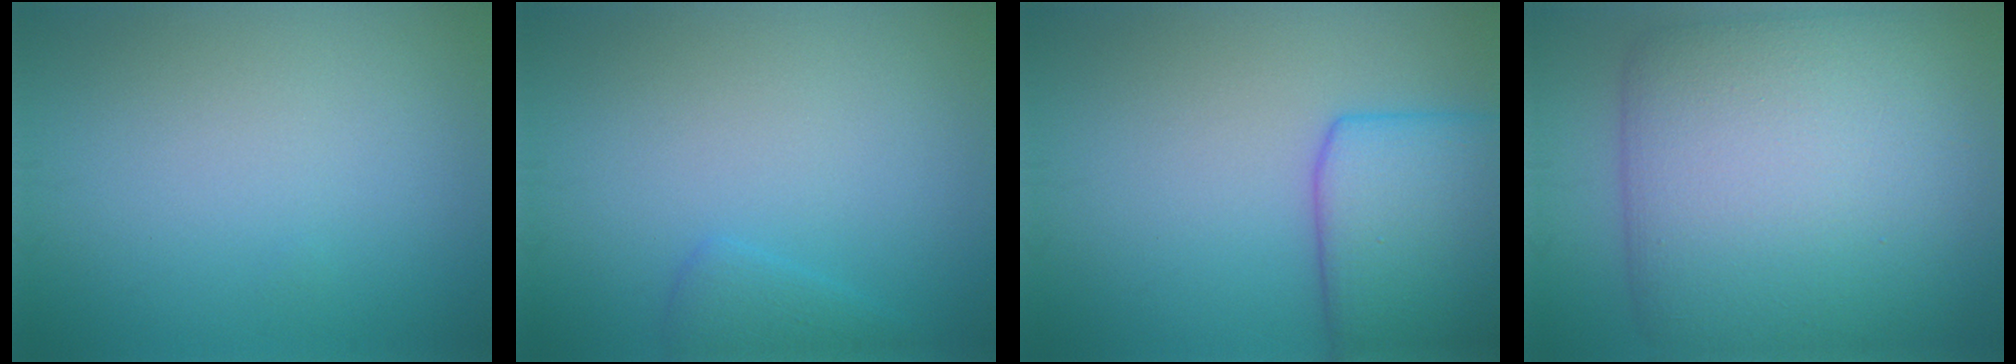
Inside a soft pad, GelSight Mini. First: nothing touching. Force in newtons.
{"total": 1.6, "press": 1.6, "slide": 0.1}
{"total": 7.8, "press": 7.8, "slide": 0.4}
{"total": 15.4, "press": 15.3, "slide": 0.6}